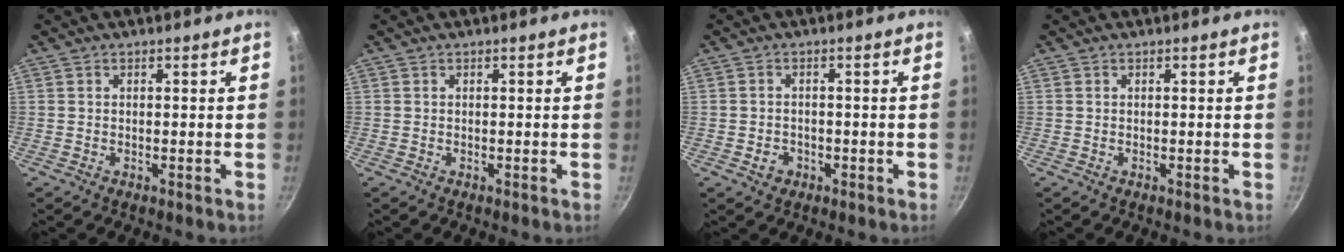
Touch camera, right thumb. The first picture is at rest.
{"total": 0.0}
{"total": 2.8, "force": [-1.1, 2.3, 1.1], "torque": [-0.012, 0.010, -0.011]}
{"total": 0.0}